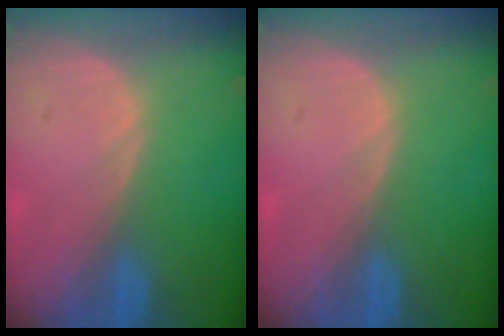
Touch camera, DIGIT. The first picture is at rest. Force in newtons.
{"total": 0.0}